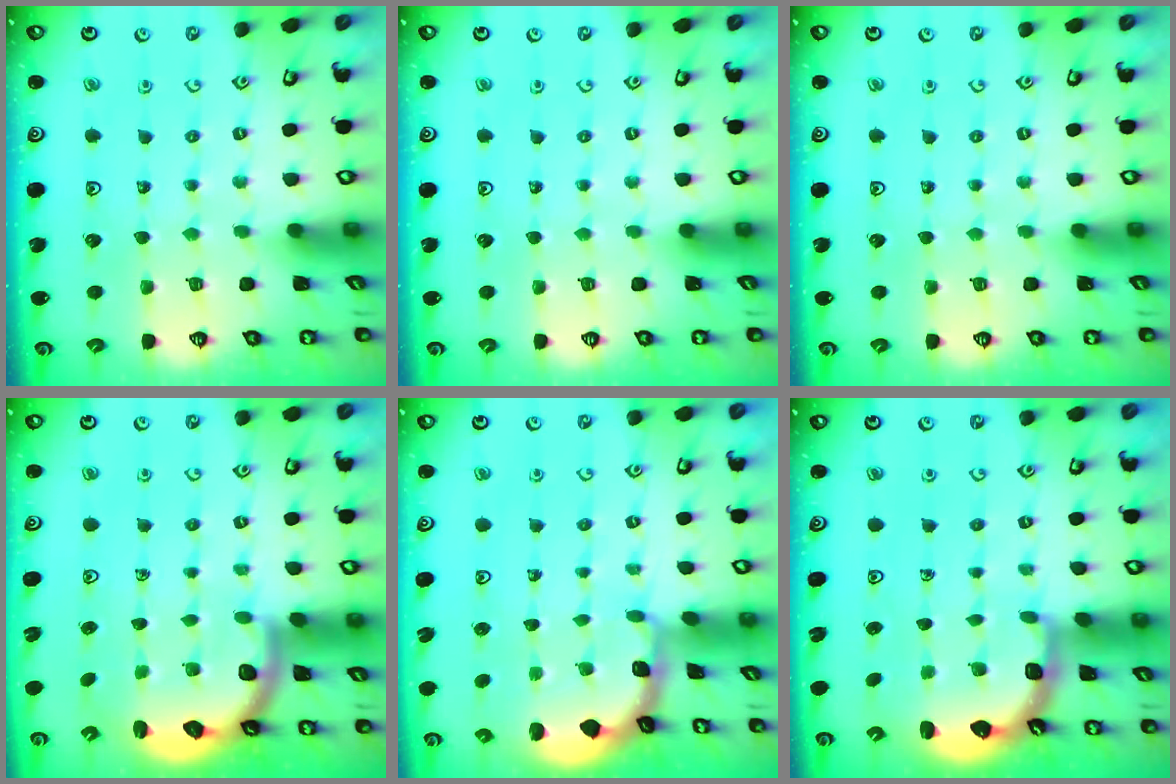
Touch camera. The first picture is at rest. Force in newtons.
{"total": 0.0}
{"total": 0.0}
{"total": 2.8, "press": 2.5, "slide": 1.3}
{"total": 1.6, "press": 1.6, "slide": 0.3}
{"total": 2.5, "press": 2.2, "slide": 1.3}